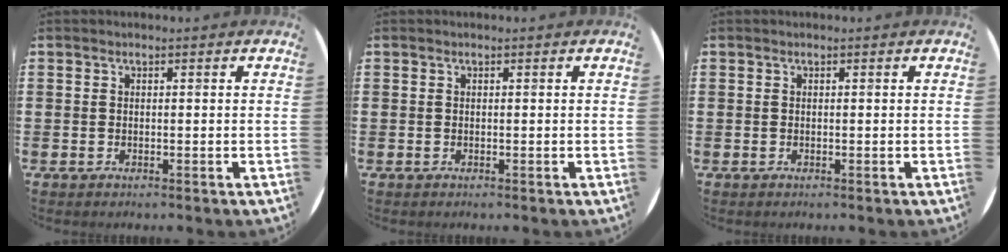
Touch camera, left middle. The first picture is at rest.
{"total": 0.0}
{"total": 0.0}